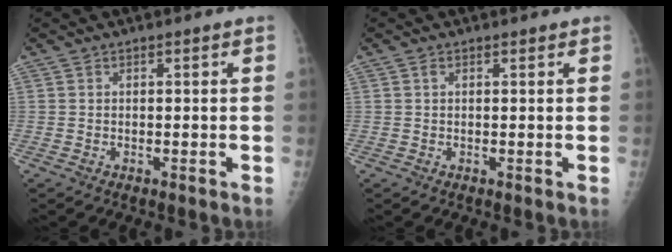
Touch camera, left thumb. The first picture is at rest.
{"total": 0.7, "force": [0.4, 0.4, 0.4], "torque": [-0.008, -0.002, 0.005]}